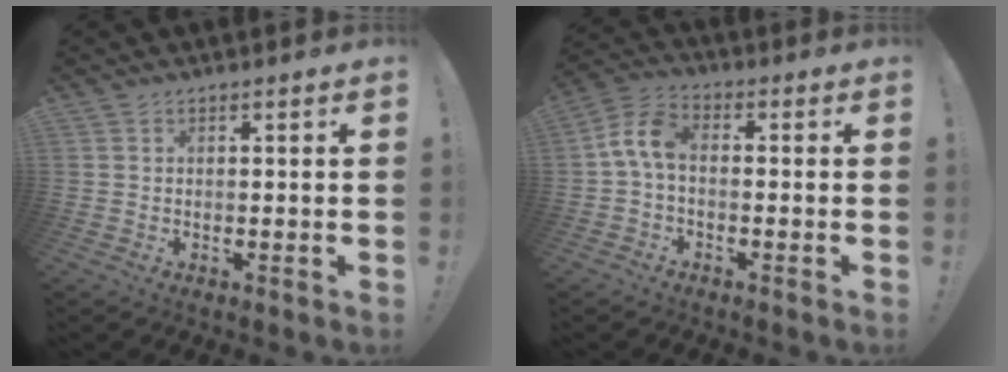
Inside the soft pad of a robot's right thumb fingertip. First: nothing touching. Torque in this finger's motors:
{"motor_torque": [0.23, 0.19, 0.68, -0.08, 0.05]}